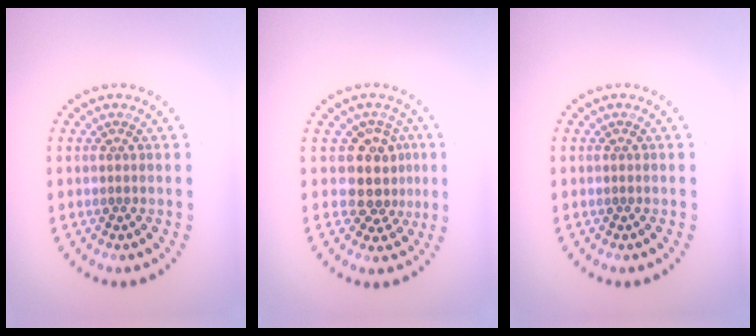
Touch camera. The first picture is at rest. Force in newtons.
{"total": 3.5, "press": 2.9, "slide": 2.1}
{"total": 0.0}